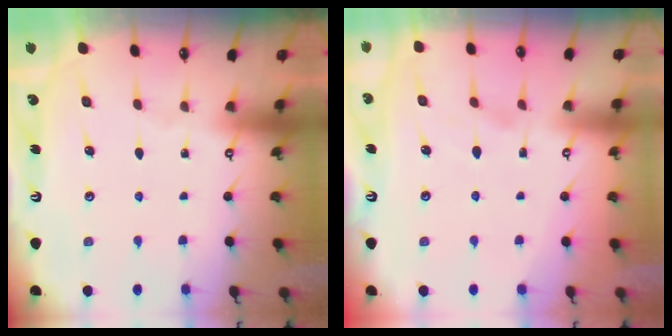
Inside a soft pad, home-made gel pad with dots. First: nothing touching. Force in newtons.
{"total": 2.2, "press": 1.8, "slide": 1.2}